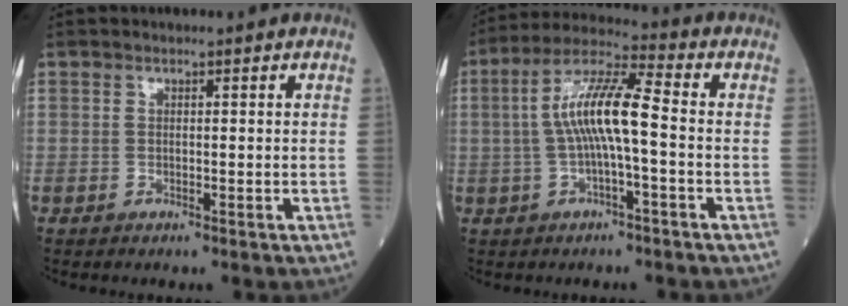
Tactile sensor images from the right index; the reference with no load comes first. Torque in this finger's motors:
{"motor_torque": [0.94, 0.29, 0.51, 0.21]}